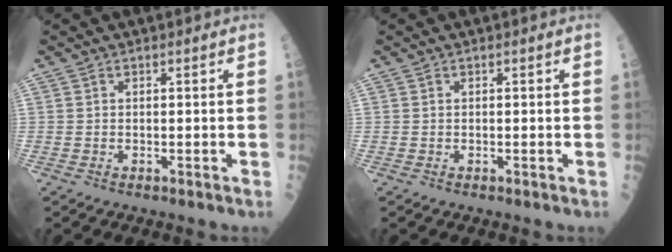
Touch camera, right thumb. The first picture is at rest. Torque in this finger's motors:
{"motor_torque": [-0.16, -0.12, -0.13, -0.08, 0.00]}